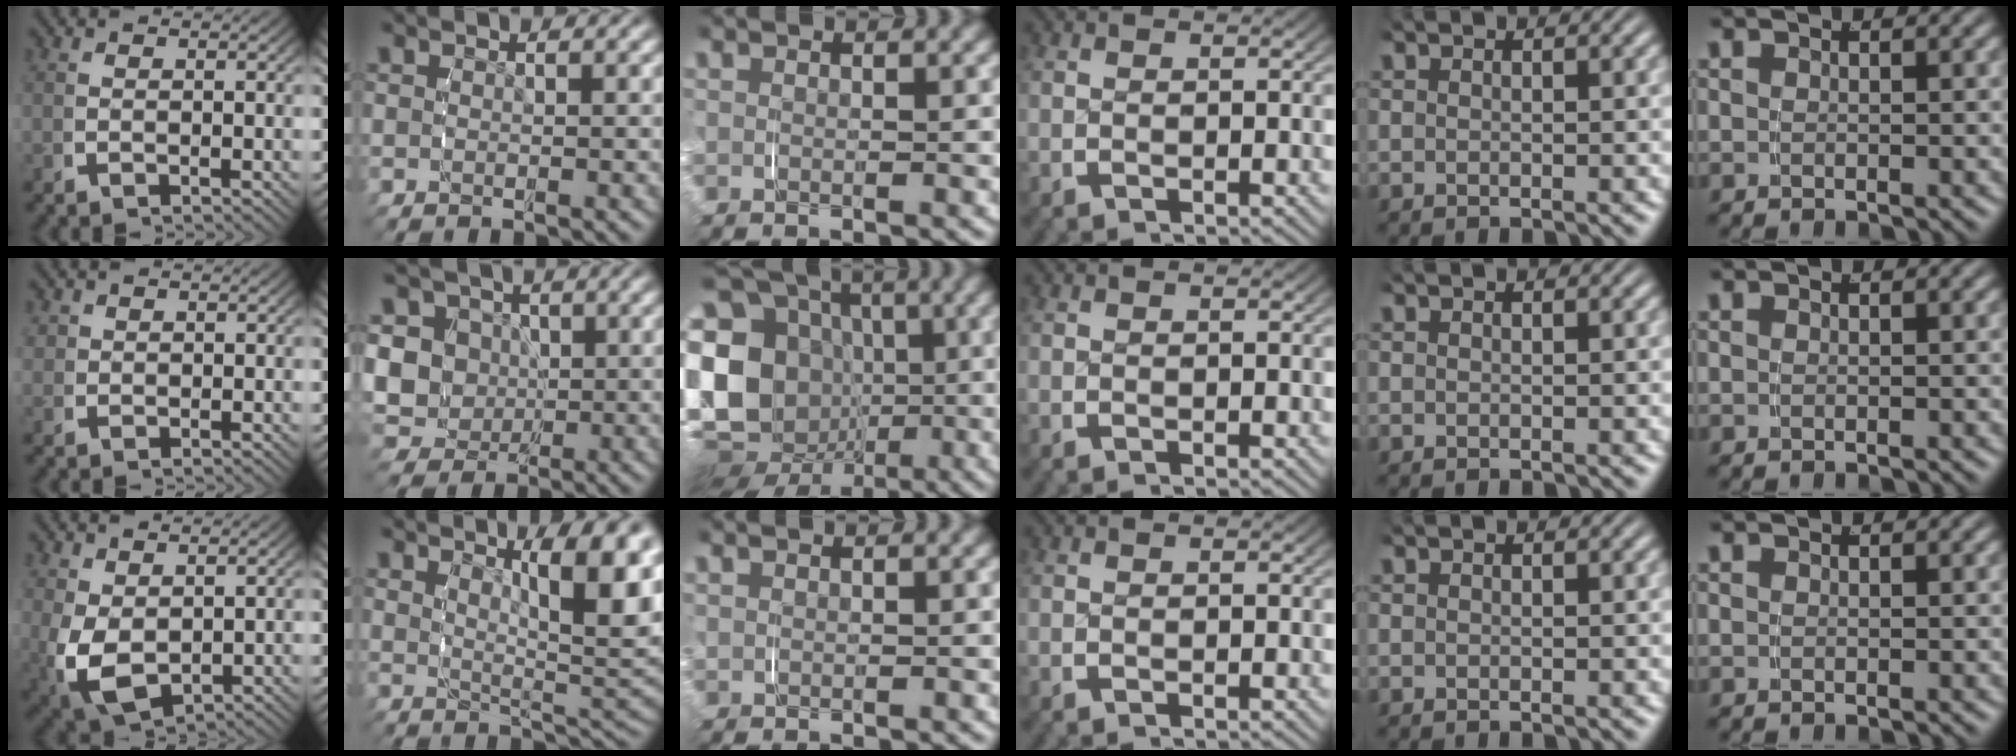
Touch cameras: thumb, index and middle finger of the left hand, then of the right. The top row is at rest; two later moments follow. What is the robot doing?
{"motion": "grasp_and_lifting", "object": "paper towel"}